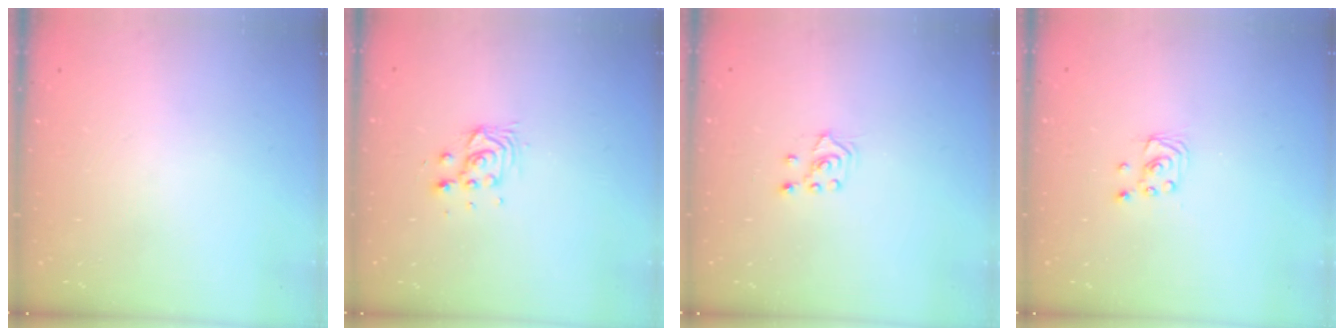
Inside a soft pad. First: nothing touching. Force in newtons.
{"total": 4.8, "press": 4.8, "slide": 0.9}
{"total": 3.0, "press": 2.9, "slide": 0.7}
{"total": 1.9, "press": 1.9, "slide": 0.1}